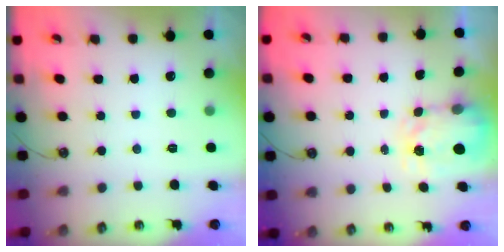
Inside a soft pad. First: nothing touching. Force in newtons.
{"total": 3.7, "press": 3.7, "slide": 0.5}